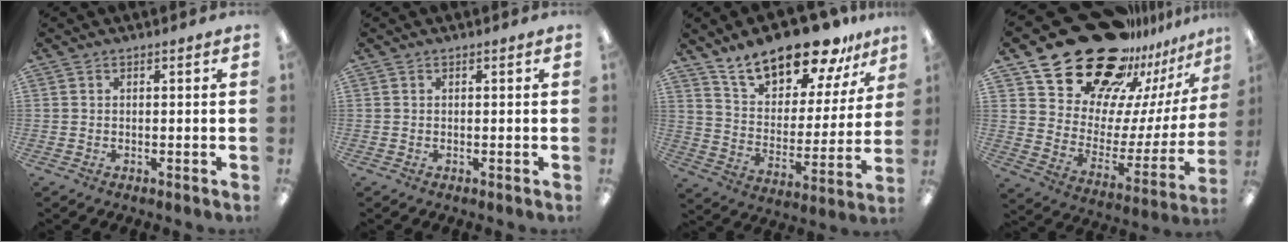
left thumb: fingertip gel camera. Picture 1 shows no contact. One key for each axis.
{"total": 0.0}
{"total": 19.0, "fx": 15.7, "fy": 6.9, "fz": 8.2, "tx": -0.144, "ty": -0.107, "tz": 0.273}
{"total": 27.0, "fx": 21.1, "fy": 13.0, "fz": 10.6, "tx": -0.160, "ty": -0.143, "tz": 0.385}